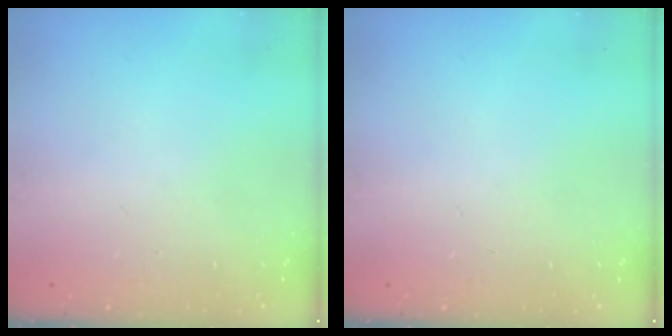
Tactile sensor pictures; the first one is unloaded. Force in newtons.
{"total": 0.0}